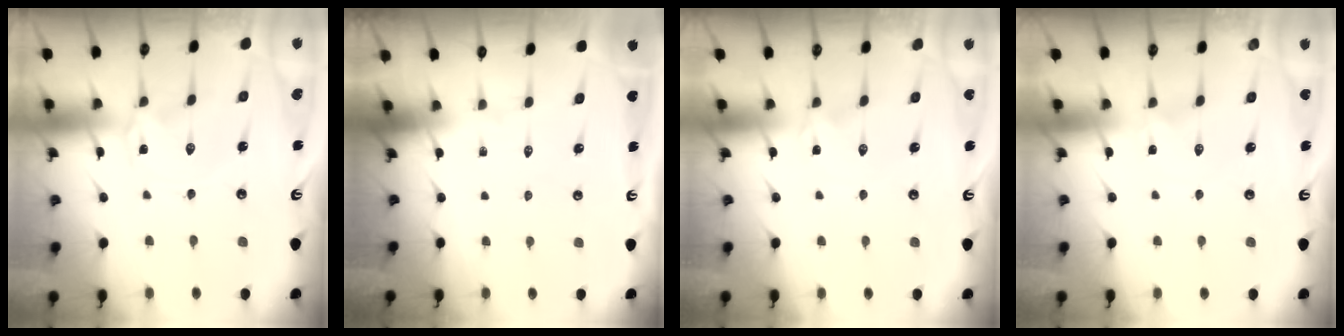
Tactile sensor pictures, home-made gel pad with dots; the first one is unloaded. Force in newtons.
{"total": 0.0}
{"total": 0.0}
{"total": 0.0}